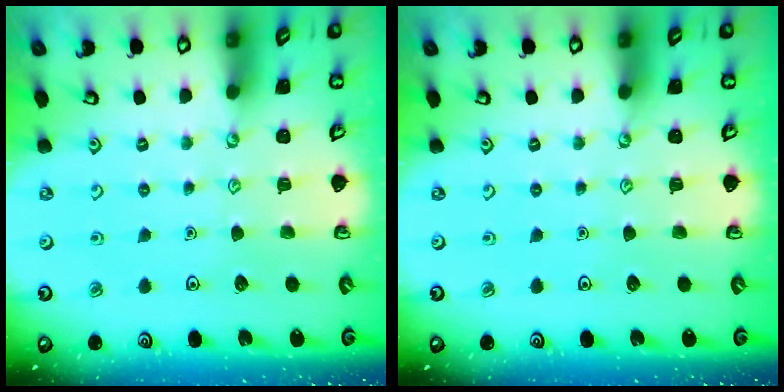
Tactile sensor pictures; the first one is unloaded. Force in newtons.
{"total": 0.0}